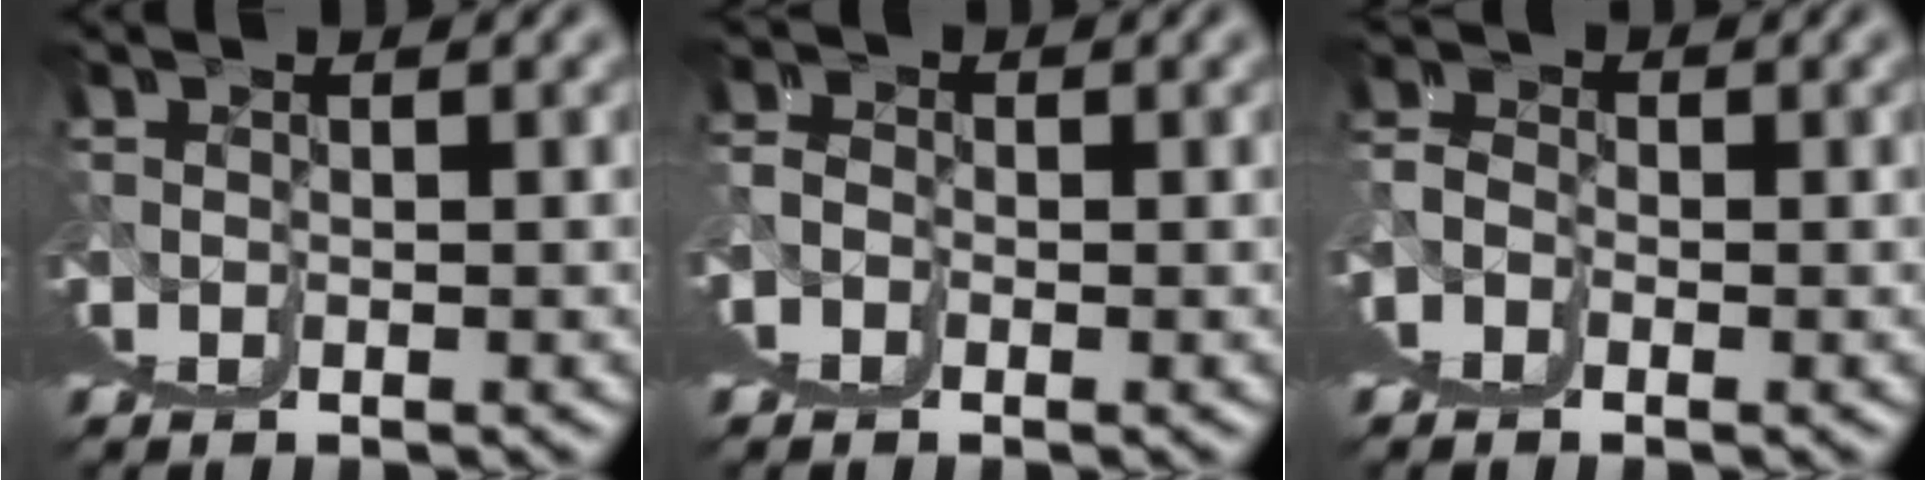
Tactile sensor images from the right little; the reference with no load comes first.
{"total": 1.8, "force": [1.4, 0.9, 0.4], "torque": [-0.007, 0.001, 0.021]}
{"total": 2.6, "force": [1.4, 1.7, 1.3], "torque": [-0.024, -0.002, 0.022]}